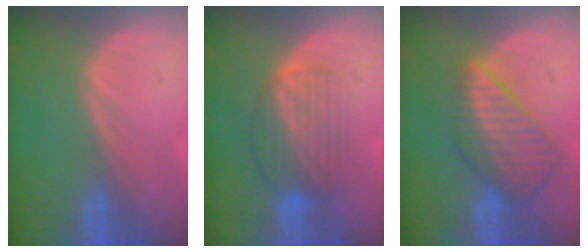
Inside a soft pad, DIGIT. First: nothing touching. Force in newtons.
{"total": 7.0, "press": 6.5, "slide": 2.5}
{"total": 8.7, "press": 7.6, "slide": 4.2}